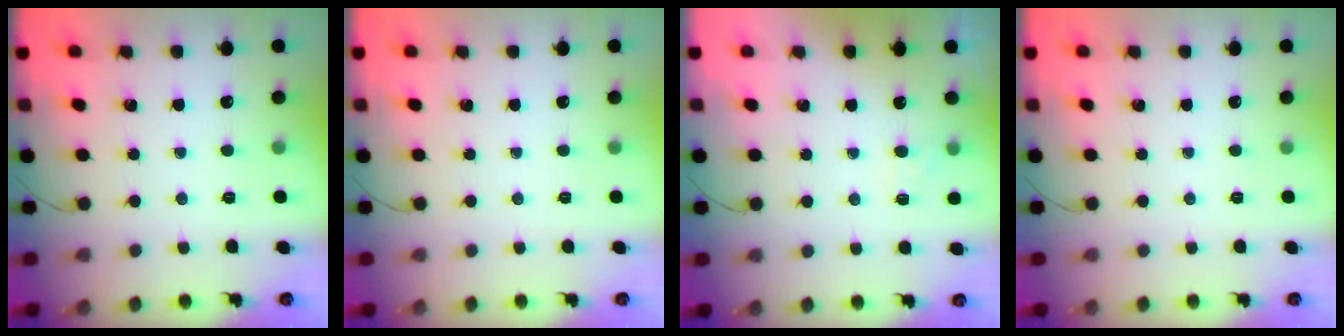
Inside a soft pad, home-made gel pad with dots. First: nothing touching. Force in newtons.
{"total": 0.0}
{"total": 4.8, "press": 4.6, "slide": 1.2}
{"total": 0.0}